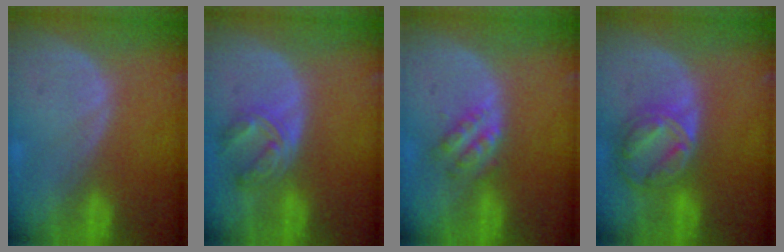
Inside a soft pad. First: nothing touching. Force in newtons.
{"total": 5.5, "press": 5.4, "slide": 1.0}
{"total": 4.7, "press": 4.2, "slide": 2.2}
{"total": 8.5, "press": 7.2, "slide": 4.5}